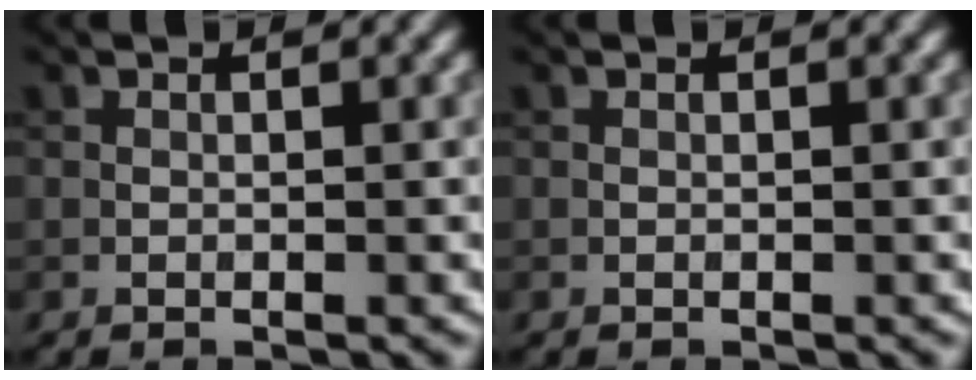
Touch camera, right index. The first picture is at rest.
{"total": 0.0}